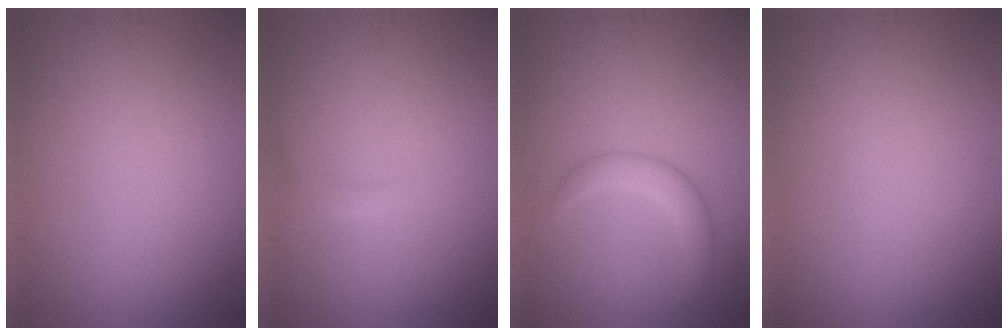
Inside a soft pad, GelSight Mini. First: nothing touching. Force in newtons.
{"total": 0.8, "press": 0.8, "slide": 0.1}
{"total": 2.3, "press": 2.3, "slide": 0.0}
{"total": 0.0}